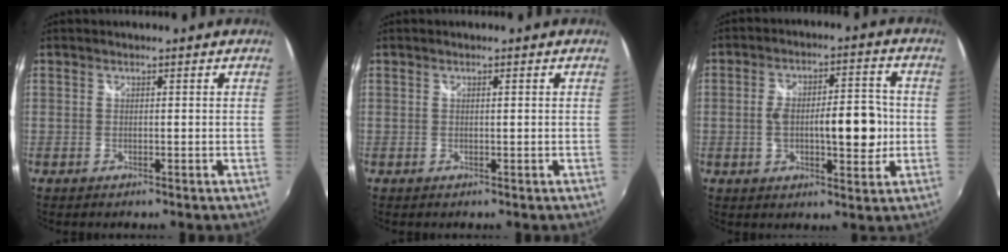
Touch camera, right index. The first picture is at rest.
{"total": 0.5, "force": [0.1, -0.1, 0.5], "torque": [-0.009, 0.002, 0.002]}
{"total": 11.4, "force": [-1.4, 4.5, 10.4], "torque": [-0.174, 0.003, -0.019]}